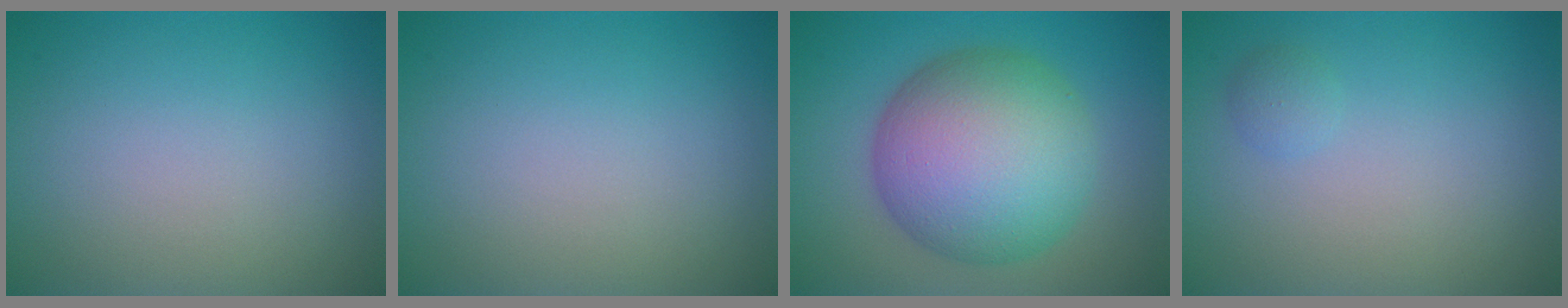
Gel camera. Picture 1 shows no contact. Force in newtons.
{"total": 0.0}
{"total": 12.3, "press": 12.3, "slide": 0.3}
{"total": 0.9, "press": 0.9, "slide": 0.0}